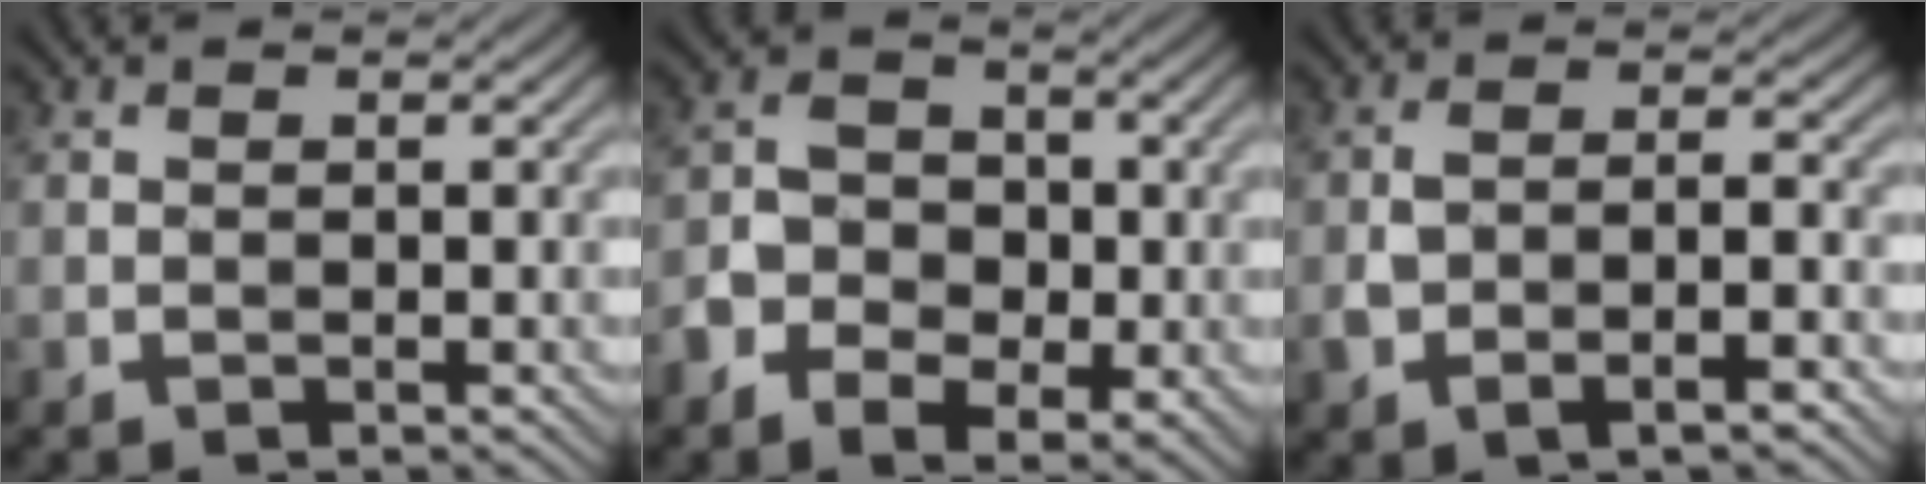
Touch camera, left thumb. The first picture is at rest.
{"total": 7.0, "force": [-3.0, 4.9, 4.0], "torque": [-0.076, -0.013, -0.057]}
{"total": 5.3, "force": [-2.6, 2.2, 4.1], "torque": [-0.081, -0.003, -0.047]}